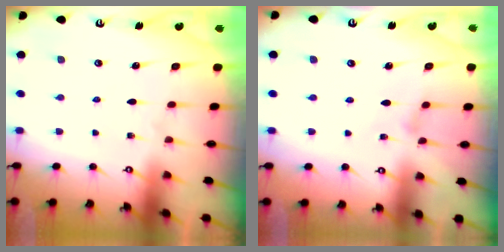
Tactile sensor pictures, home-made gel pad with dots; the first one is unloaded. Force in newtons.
{"total": 1.9, "press": 1.9, "slide": 0.3}